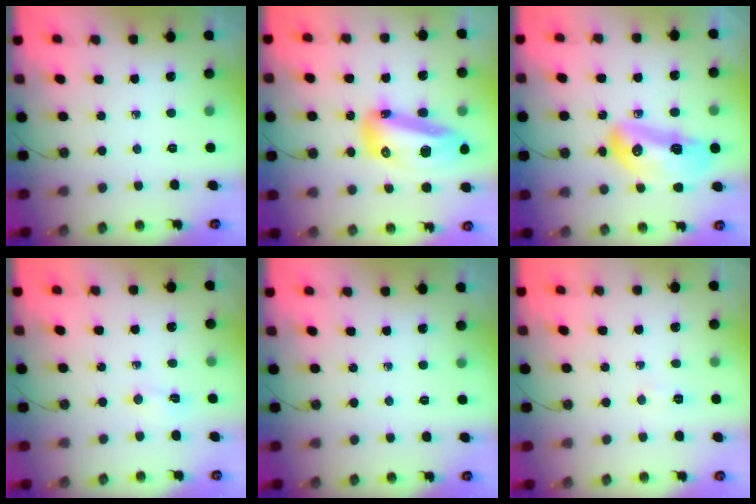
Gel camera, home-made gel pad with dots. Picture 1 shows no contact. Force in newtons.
{"total": 17.9, "press": 17.7, "slide": 2.7}
{"total": 14.7, "press": 14.6, "slide": 1.8}
{"total": 2.3, "press": 2.3, "slide": 0.5}
{"total": 0.0}
{"total": 3.0, "press": 3.0, "slide": 0.5}